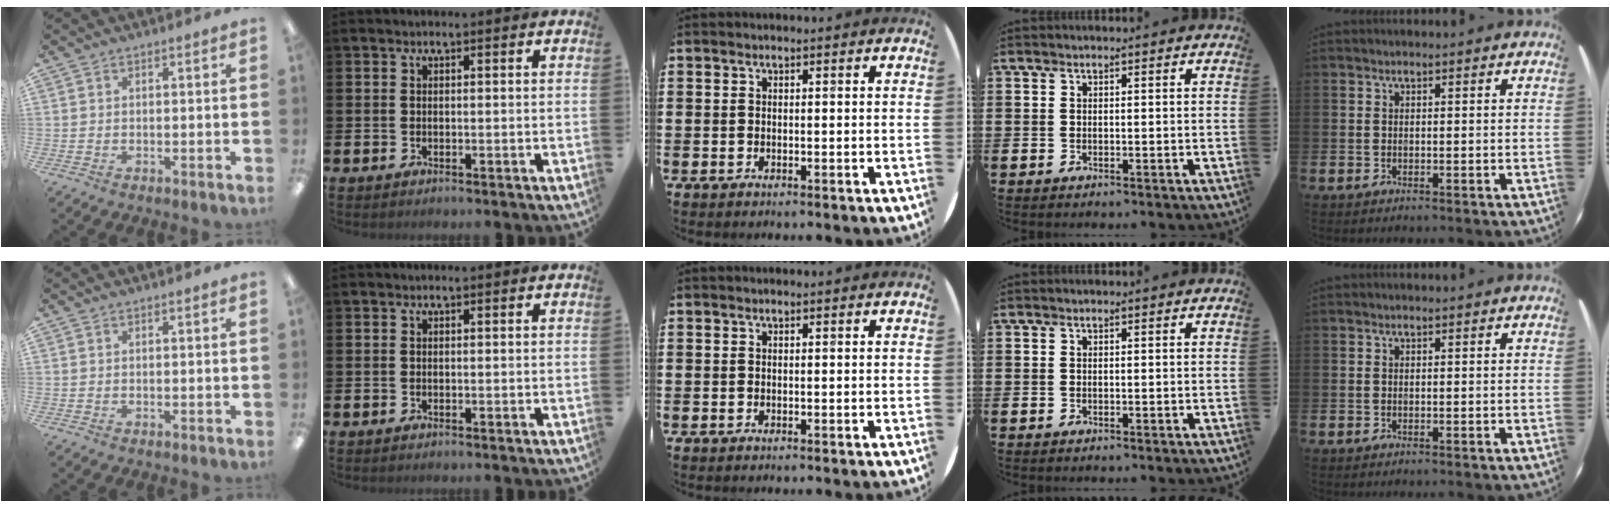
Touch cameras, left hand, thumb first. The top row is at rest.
{}